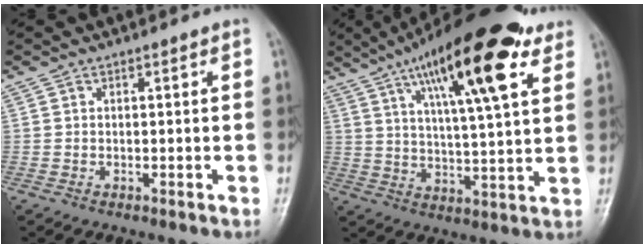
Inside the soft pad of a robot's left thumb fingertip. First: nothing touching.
{"total": 21.4, "force": [11.7, 5.1, 17.1], "torque": [-0.256, -0.026, 0.185]}